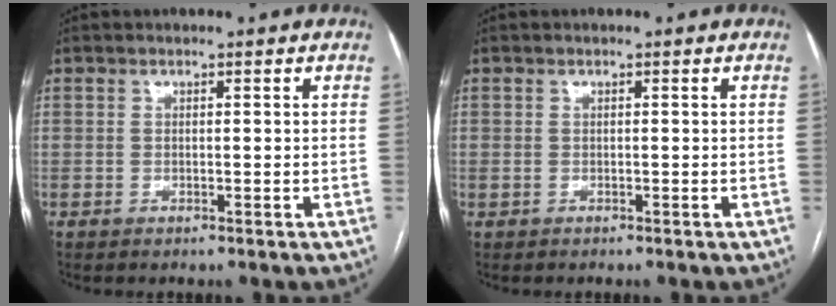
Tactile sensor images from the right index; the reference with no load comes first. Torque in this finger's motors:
{"motor_torque": [1.02, -1.12, 0.79, 0.21]}